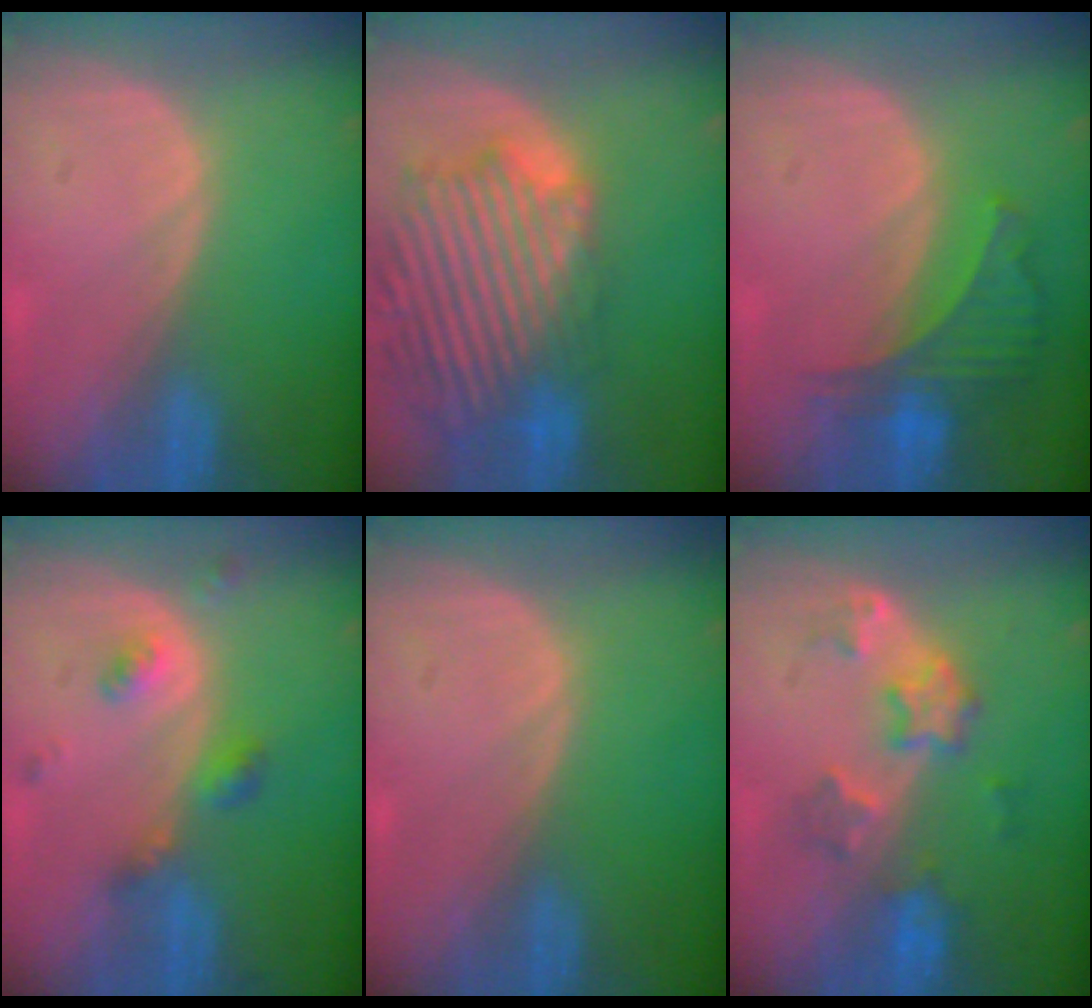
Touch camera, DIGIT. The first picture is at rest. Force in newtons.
{"total": 14.6, "press": 12.5, "slide": 7.5}
{"total": 6.4, "press": 5.9, "slide": 2.3}
{"total": 4.9, "press": 4.3, "slide": 2.2}
{"total": 0.0}
{"total": 5.9, "press": 5.7, "slide": 1.8}